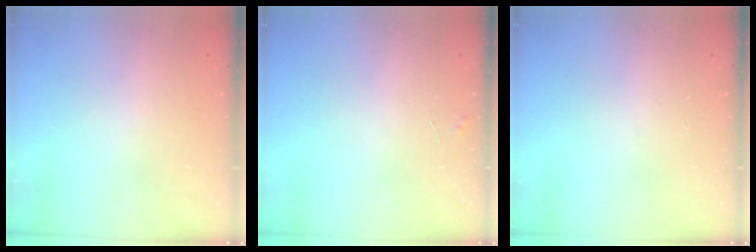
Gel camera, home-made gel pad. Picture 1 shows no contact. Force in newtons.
{"total": 2.8, "press": 2.8, "slide": 0.3}
{"total": 2.2, "press": 2.2, "slide": 0.2}